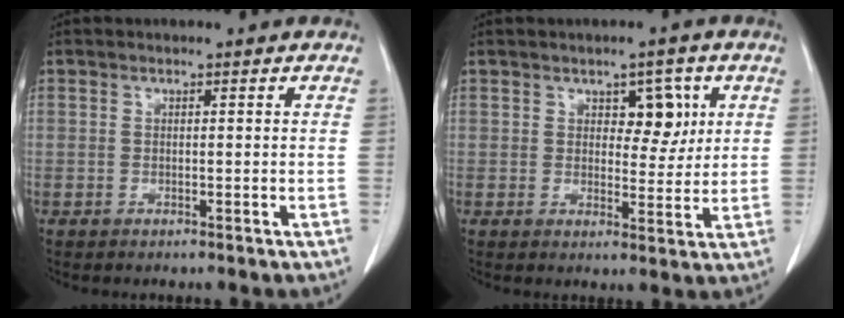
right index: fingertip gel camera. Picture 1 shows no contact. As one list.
[{"total": 4.8, "force": [1.8, 2.7, 3.6], "torque": [-0.038, 0.005, 0.026]}]